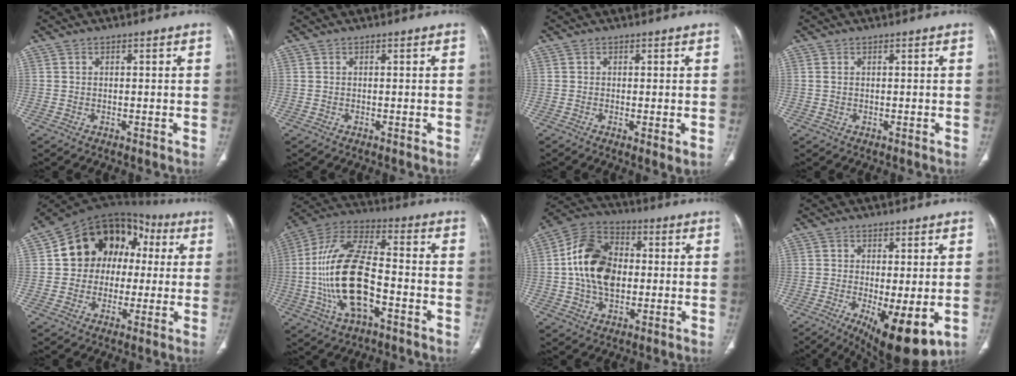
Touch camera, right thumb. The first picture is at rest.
{"total": 0.0}
{"total": 2.1, "force": [-0.2, 0.4, 2.0], "torque": [-0.039, -0.011, -0.005]}
{"total": 0.6, "force": [0.2, 0.4, 0.4], "torque": [-0.012, 0.006, 0.007]}
{"total": 16.4, "force": [2.1, 13.3, 9.4], "torque": [-0.092, 0.040, 0.029]}
{"total": 19.1, "force": [-3.8, 8.5, 16.7], "torque": [-0.338, 0.034, -0.069]}
{"total": 15.4, "force": [0.4, 10.5, 11.2], "torque": [-0.184, 0.021, 0.000]}
{"total": 11.7, "force": [-3.4, 3.8, 10.5], "torque": [-0.157, -0.026, -0.039]}